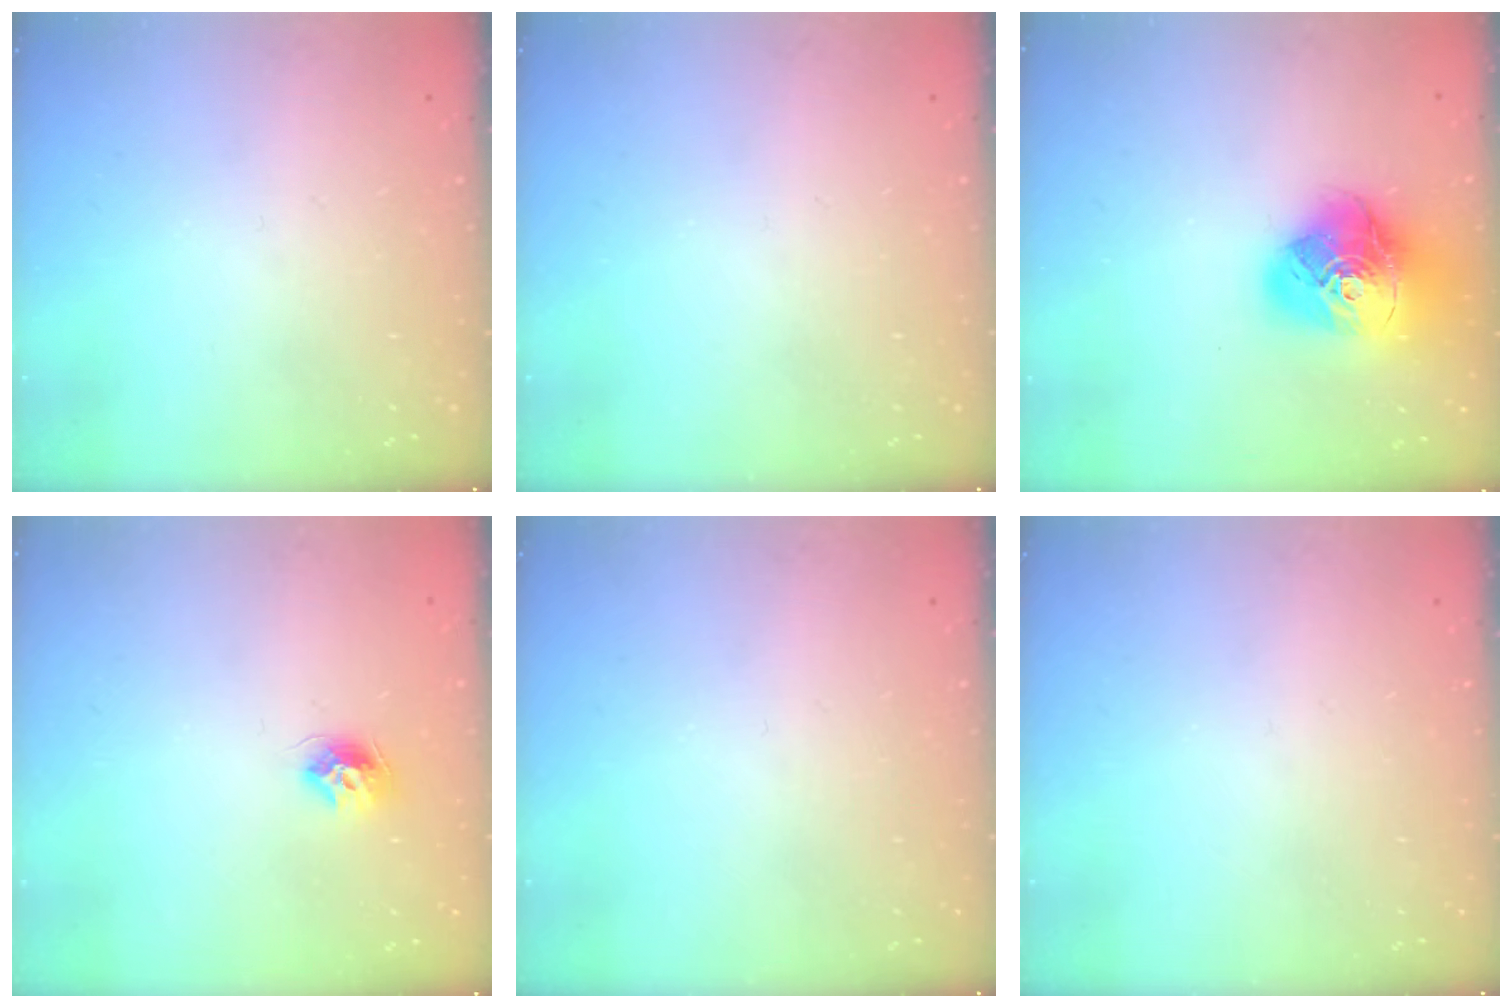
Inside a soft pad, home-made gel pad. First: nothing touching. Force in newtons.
{"total": 0.0}
{"total": 19.4, "press": 19.3, "slide": 2.3}
{"total": 8.4, "press": 8.3, "slide": 0.7}
{"total": 0.0}
{"total": 0.0}